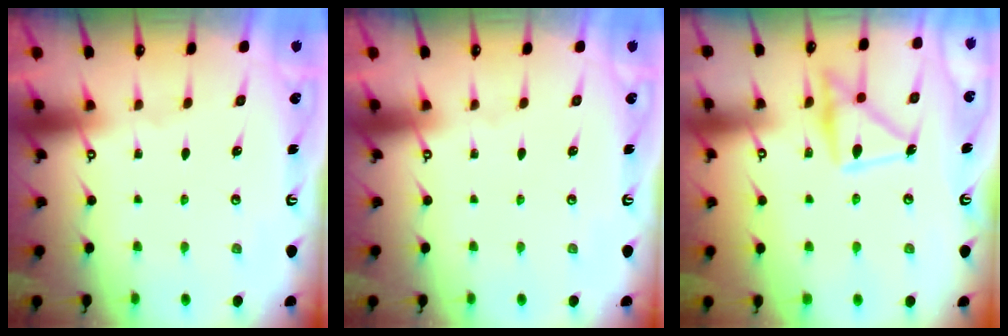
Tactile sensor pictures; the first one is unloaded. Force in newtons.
{"total": 0.0}
{"total": 16.6, "press": 16.5, "slide": 1.0}